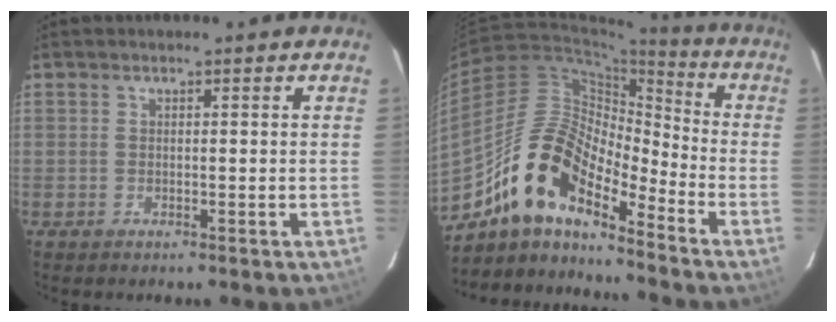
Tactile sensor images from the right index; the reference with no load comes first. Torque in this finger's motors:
{"motor_torque": [0.80, -0.86, 1.05, 0.21]}